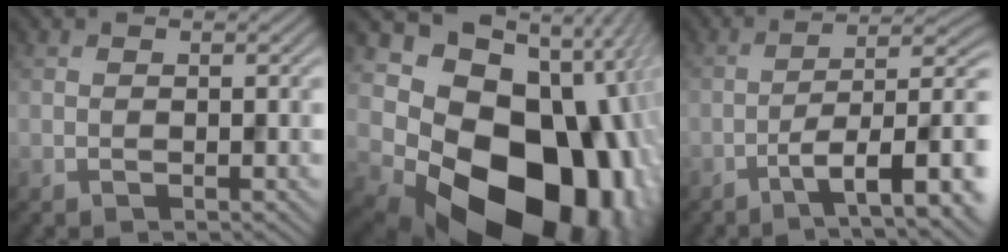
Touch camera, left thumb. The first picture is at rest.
{"total": 22.2, "force": [-4.5, 16.3, 14.4], "torque": [-0.262, -0.065, -0.052]}
{"total": 9.8, "force": [-4.4, 2.9, 8.2], "torque": [-0.135, -0.005, -0.068]}